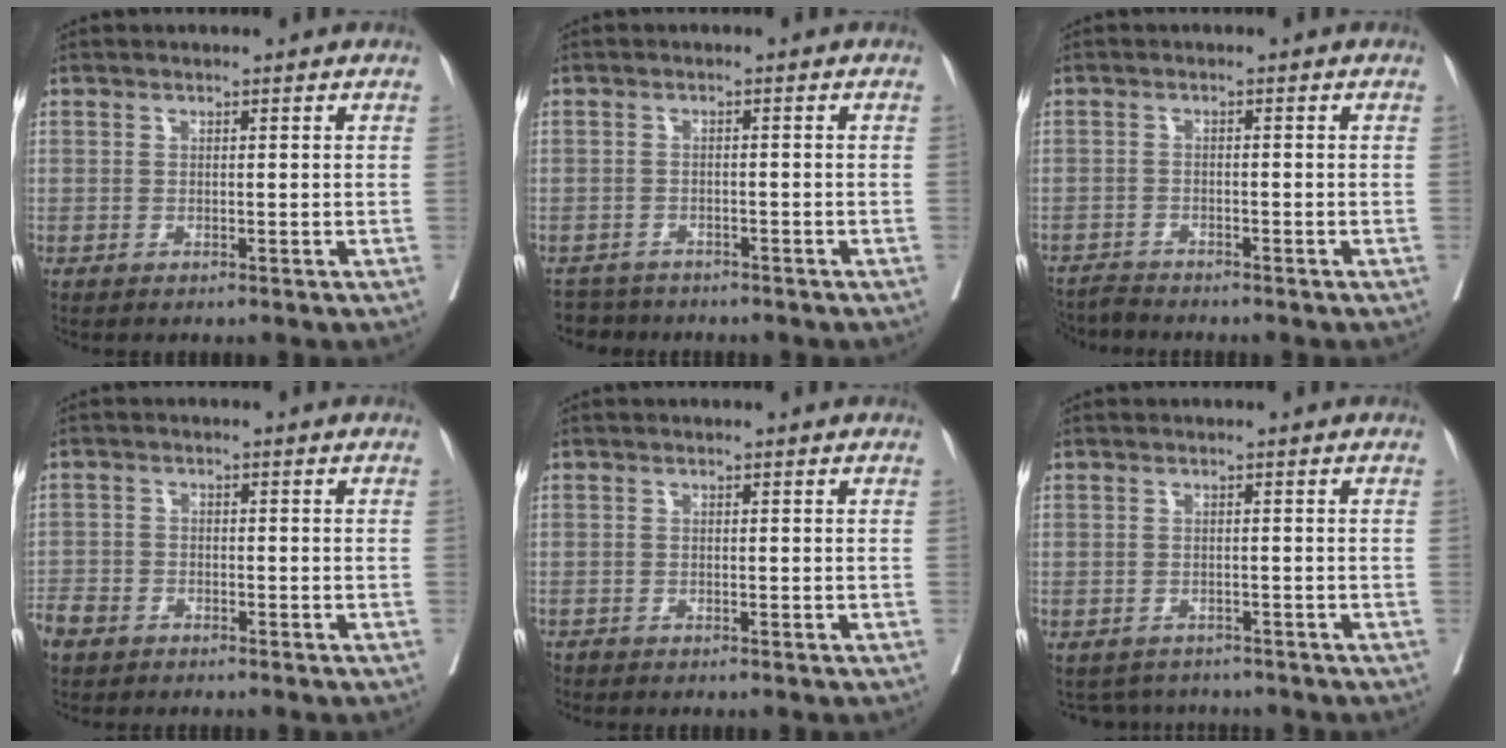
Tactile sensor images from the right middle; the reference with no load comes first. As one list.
[{"total": 4.5, "force": [-4.1, 1.8, -0.1], "torque": [0.002, -0.005, -0.065]}, {"total": 3.9, "force": [-3.9, -0.1, -0.1], "torque": [0.009, -0.015, -0.073]}, {"total": 4.8, "force": [-4.0, 2.1, 1.8], "torque": [-0.039, -0.001, -0.077]}, {"total": 0.7, "force": [-0.7, 0.2, 0.0], "torque": [-0.008, -0.002, -0.017]}, {"total": 4.0, "force": [-3.8, 1.4, -0.3], "torque": [0.004, 0.004, -0.052]}]